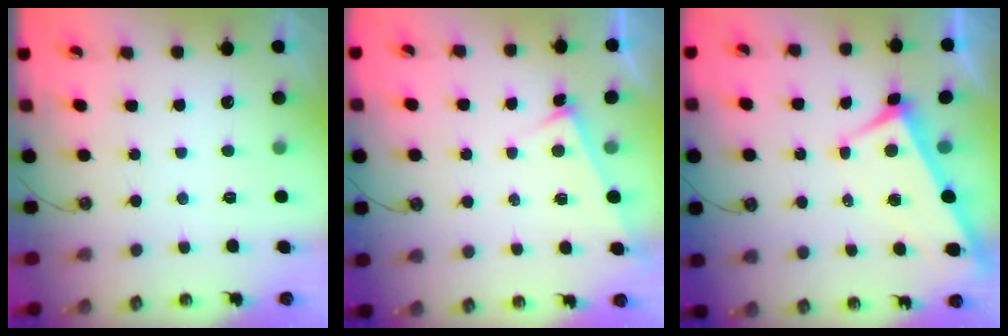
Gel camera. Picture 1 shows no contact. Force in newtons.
{"total": 5.8, "press": 5.8, "slide": 0.2}
{"total": 2.7, "press": 2.6, "slide": 0.7}